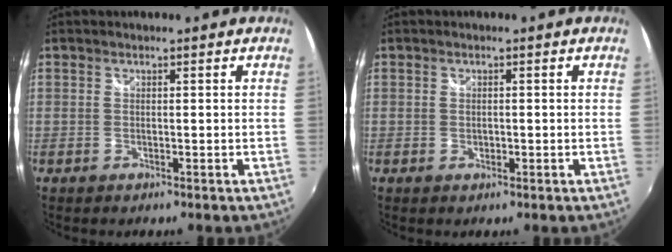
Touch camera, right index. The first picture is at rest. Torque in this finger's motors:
{"motor_torque": [-0.13, 0.07, 0.00, 0.00]}